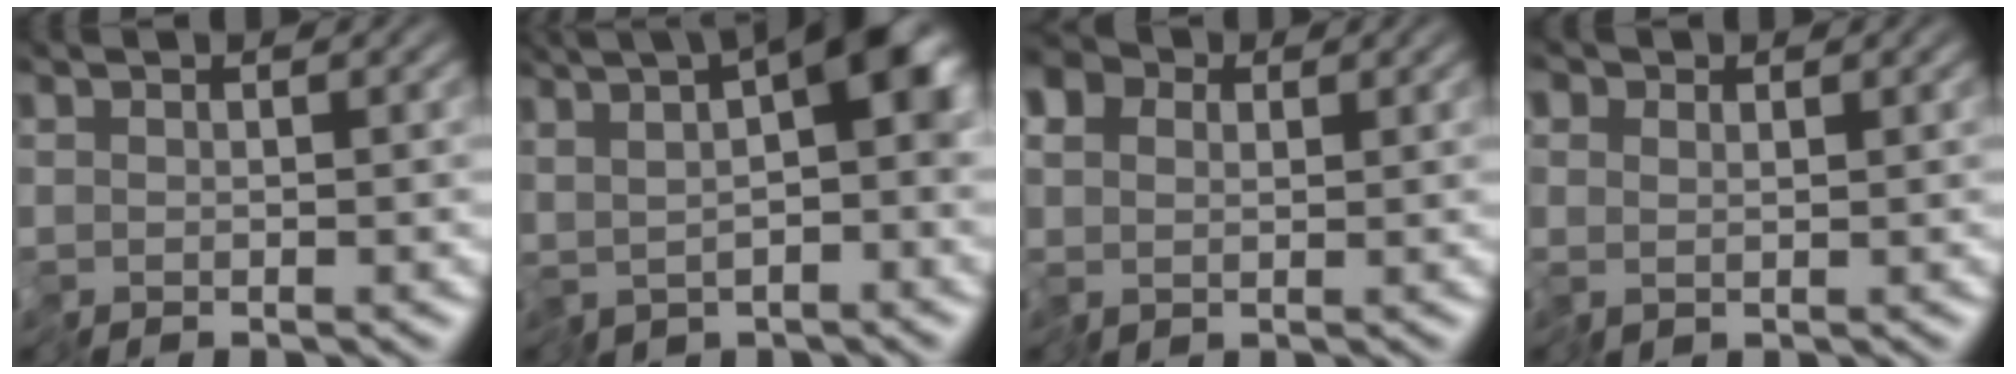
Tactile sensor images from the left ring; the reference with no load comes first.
{"total": 9.8, "force": [2.1, 3.7, 8.9], "torque": [-0.141, 0.011, 0.034]}
{"total": 4.9, "force": [1.3, 3.9, 2.7], "torque": [-0.064, 0.020, 0.017]}
{"total": 1.1, "force": [0.6, 0.8, 0.2], "torque": [-0.005, 0.005, 0.010]}